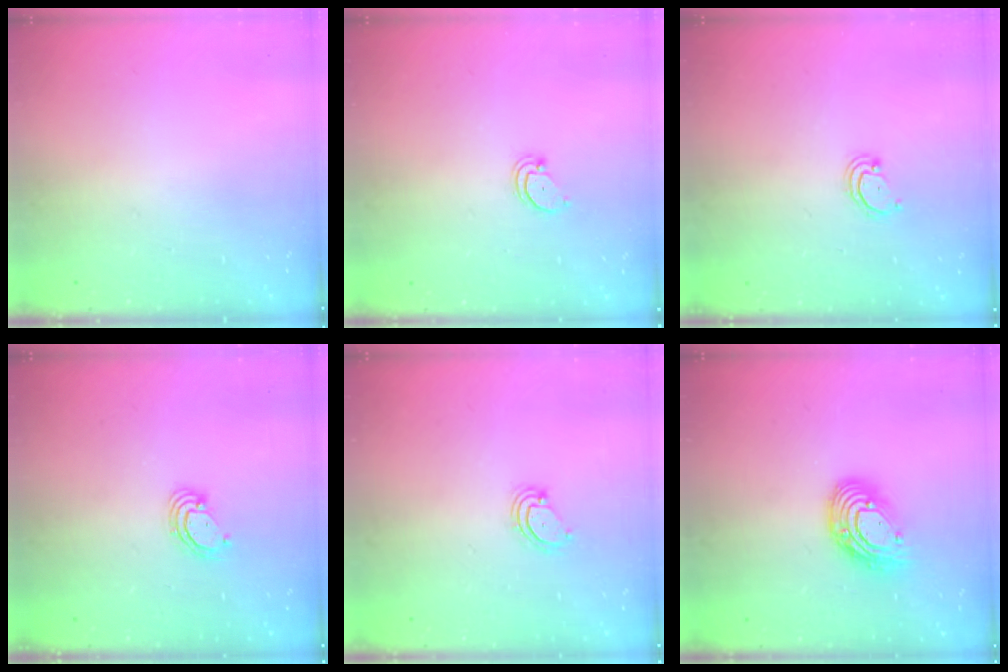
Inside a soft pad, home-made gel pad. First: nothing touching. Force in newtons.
{"total": 1.5, "press": 1.5, "slide": 0.2}
{"total": 2.4, "press": 2.4, "slide": 0.2}
{"total": 3.5, "press": 3.5, "slide": 0.2}
{"total": 3.3, "press": 3.2, "slide": 0.7}
{"total": 11.5, "press": 11.4, "slide": 0.9}